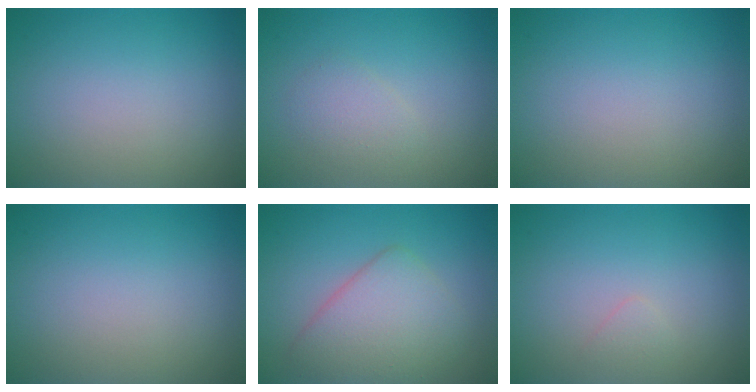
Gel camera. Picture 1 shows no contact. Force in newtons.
{"total": 1.6, "press": 1.6, "slide": 0.1}
{"total": 0.0}
{"total": 0.0}
{"total": 4.4, "press": 4.4, "slide": 0.4}
{"total": 0.7, "press": 0.7, "slide": 0.0}